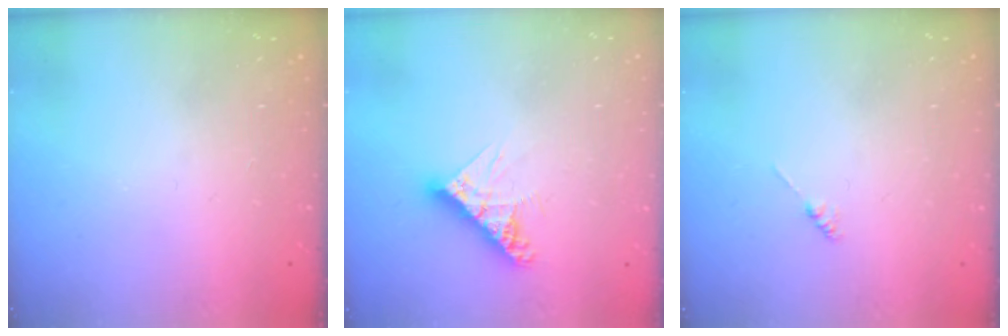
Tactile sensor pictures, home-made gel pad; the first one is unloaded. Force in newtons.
{"total": 9.6, "press": 9.6, "slide": 0.7}
{"total": 0.0}